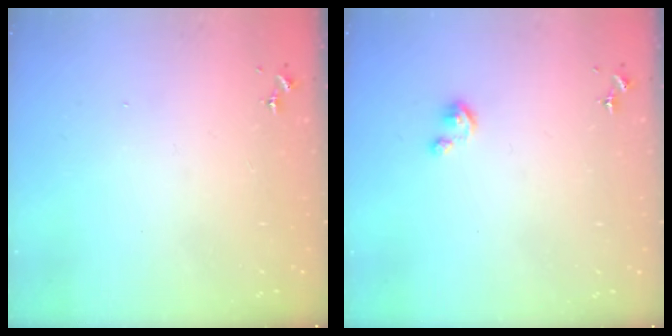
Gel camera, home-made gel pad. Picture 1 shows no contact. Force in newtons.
{"total": 2.6, "press": 2.6, "slide": 0.3}